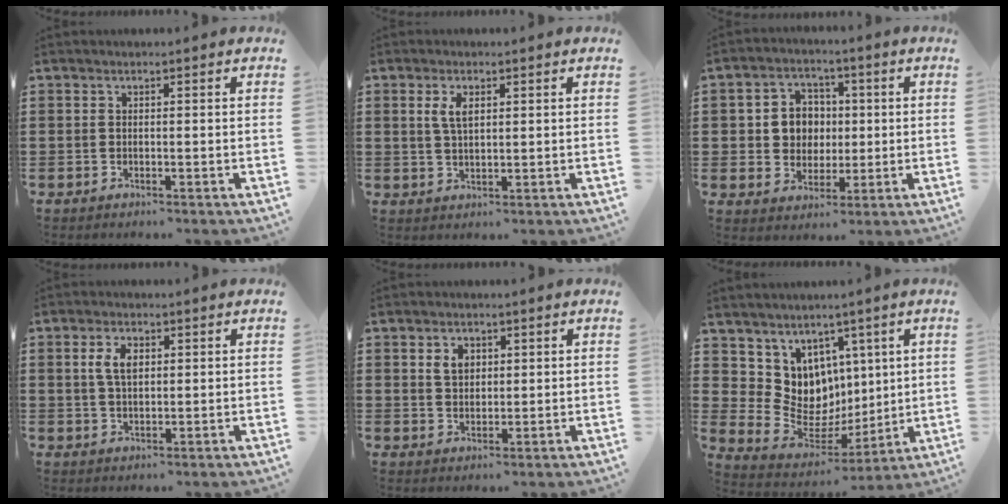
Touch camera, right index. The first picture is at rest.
{"total": 3.3, "force": [1.2, 1.4, 2.8], "torque": [-0.060, 0.007, 0.019]}
{"total": 5.8, "force": [0.4, 5.5, 1.9], "torque": [-0.053, 0.015, 0.003]}
{"total": 4.2, "force": [1.1, 2.2, 3.4], "torque": [-0.074, 0.011, 0.018]}
{"total": 3.1, "force": [1.2, 2.2, 1.8], "torque": [-0.043, 0.009, 0.020]}
{"total": 8.5, "force": [2.9, 7.9, 0.8], "torque": [-0.073, -0.052, 0.063]}